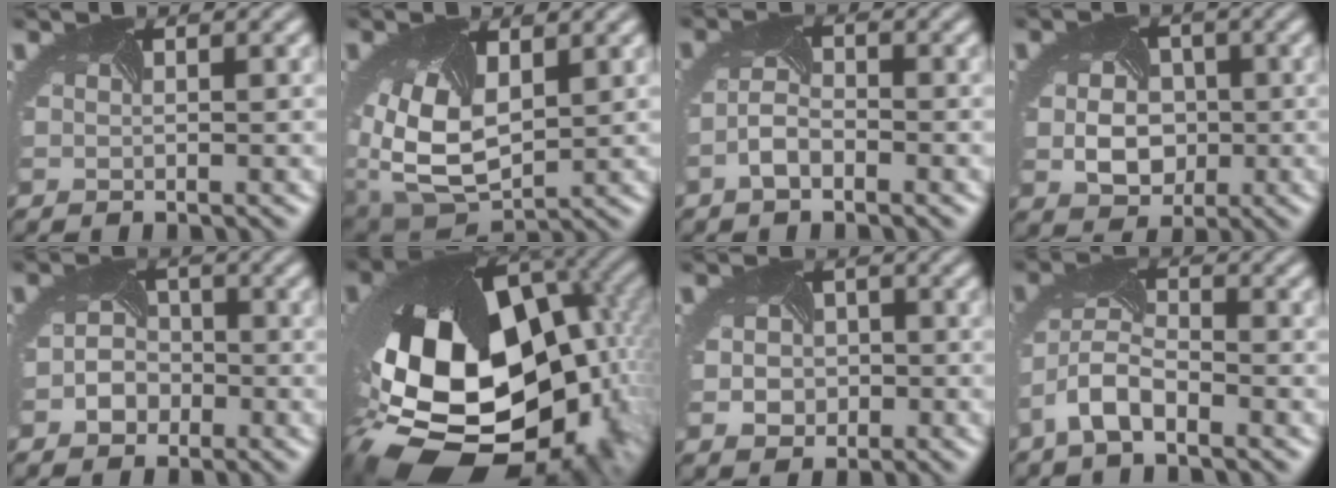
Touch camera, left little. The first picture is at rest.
{"total": 10.0, "force": [1.2, 6.5, 7.6], "torque": [-0.169, -0.025, 0.040]}
{"total": 2.4, "force": [-1.5, 1.0, 1.6], "torque": [-0.039, 0.000, -0.032]}
{"total": 4.7, "force": [-0.5, 3.8, 2.7], "torque": [-0.053, -0.004, -0.004]}
{"total": 2.6, "force": [-1.3, 2.1, 0.9], "torque": [-0.014, 0.000, -0.026]}
{"total": 19.9, "force": [-4.3, 13.0, 14.5], "torque": [-0.292, -0.062, -0.045]}
{"total": 2.9, "force": [-0.5, 2.5, 1.5], "torque": [-0.020, -0.002, -0.009]}
{"total": 4.6, "force": [-2.9, 1.8, 3.0], "torque": [-0.068, 0.004, -0.065]}